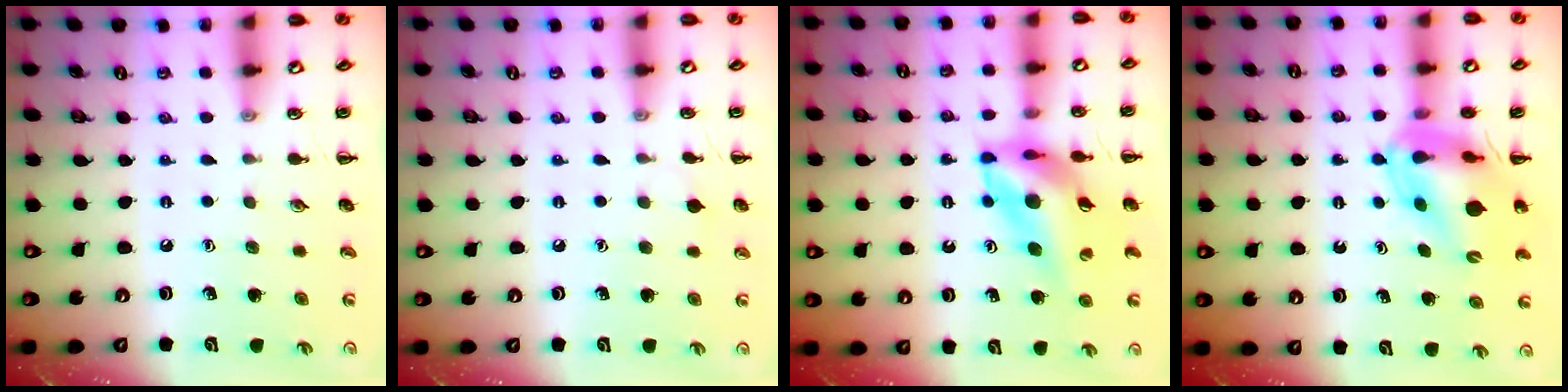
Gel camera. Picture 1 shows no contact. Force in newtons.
{"total": 5.1, "press": 4.8, "slide": 1.5}
{"total": 13.2, "press": 12.5, "slide": 4.3}
{"total": 13.2, "press": 12.7, "slide": 3.6}